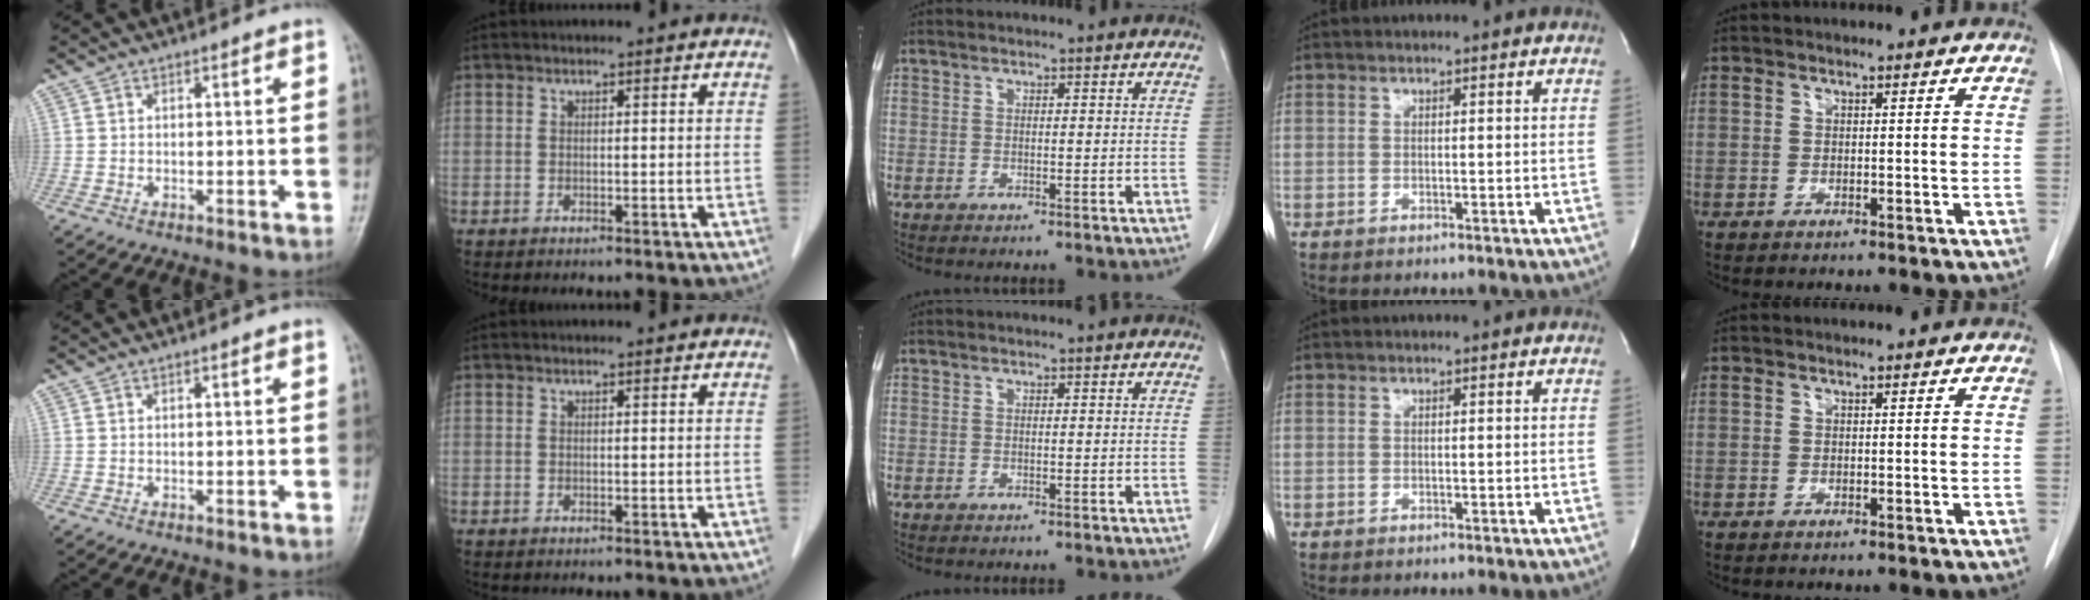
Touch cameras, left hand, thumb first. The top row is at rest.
{"thumb": {"total": 0.5, "force": [0.2, 0.1, 0.5], "torque": [-0.007, 0.001, 0.002]}, "index": {"total": 0.6, "force": [0.6, 0.1, 0.1], "torque": [-0.007, 0.003, 0.006]}}